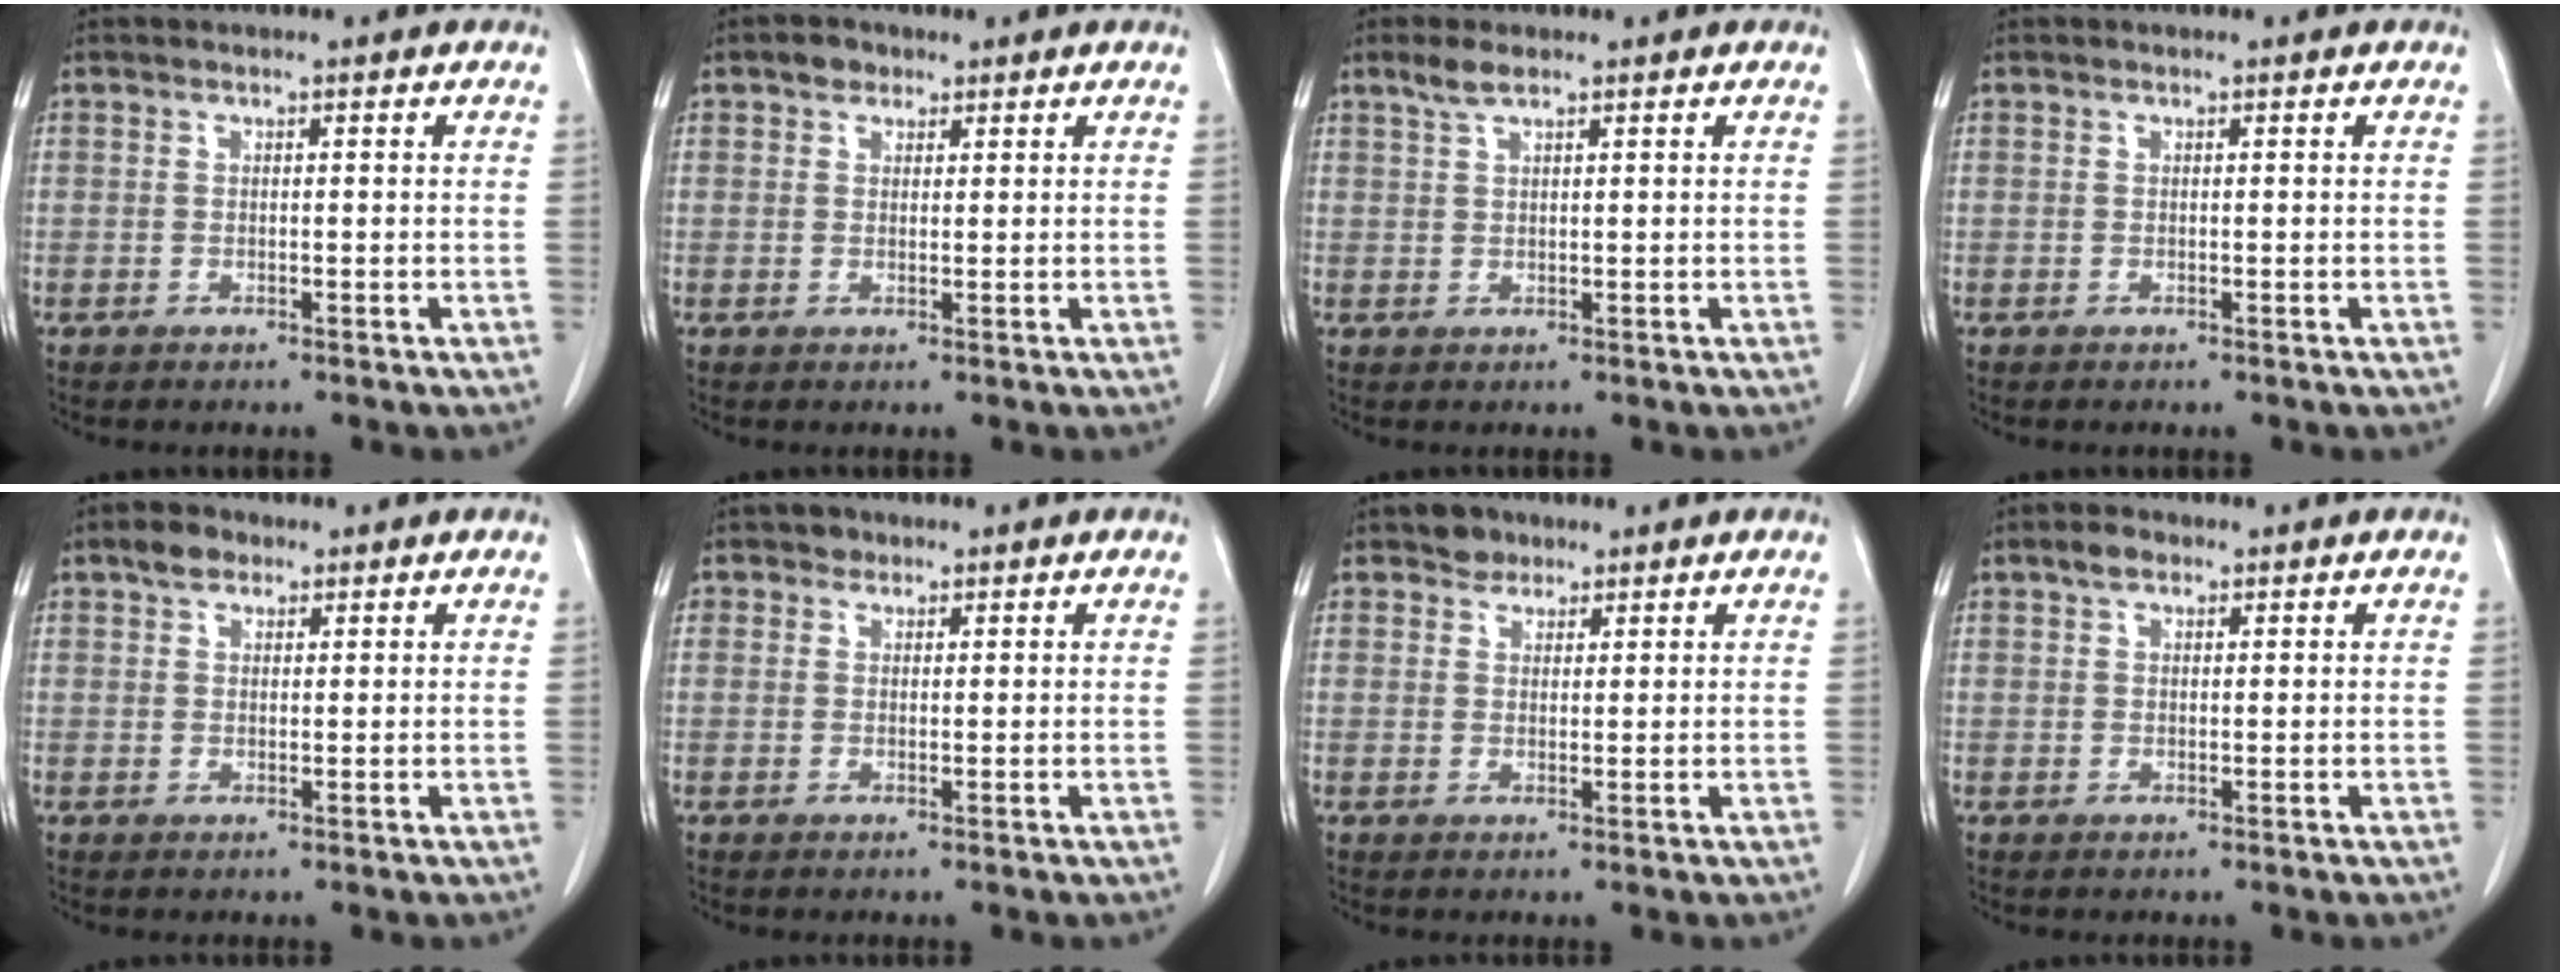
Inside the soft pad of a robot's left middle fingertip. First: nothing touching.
{"total": 2.0, "force": [1.2, 1.4, 0.6], "torque": [-0.011, 0.004, 0.018]}
{"total": 2.2, "force": [1.7, 0.3, 1.4], "torque": [-0.036, 0.005, 0.036]}
{"total": 0.0}
{"total": 2.6, "force": [1.7, 1.6, 1.1], "torque": [-0.022, 0.007, 0.028]}
{"total": 1.3, "force": [0.8, 1.1, 0.1], "torque": [0.004, -0.001, 0.008]}
{"total": 2.3, "force": [1.7, 1.5, 0.2], "torque": [-0.002, 0.002, 0.025]}
{"total": 1.9, "force": [1.2, 1.1, 1.0], "torque": [-0.020, 0.007, 0.020]}